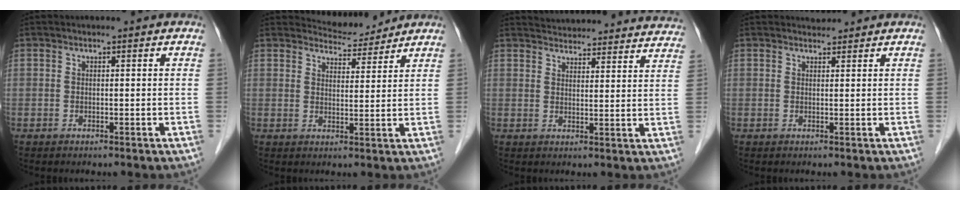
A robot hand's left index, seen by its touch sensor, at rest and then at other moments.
{"total": 3.6, "force": [3.6, 0.4, -0.6], "torque": [-0.002, -0.005, 0.058]}
{"total": 21.9, "force": [21.2, 3.7, 4.2], "torque": [-0.057, -0.028, 0.250]}
{"total": 1.0, "force": [0.9, 0.2, -0.2], "torque": [-0.009, -0.002, 0.015]}